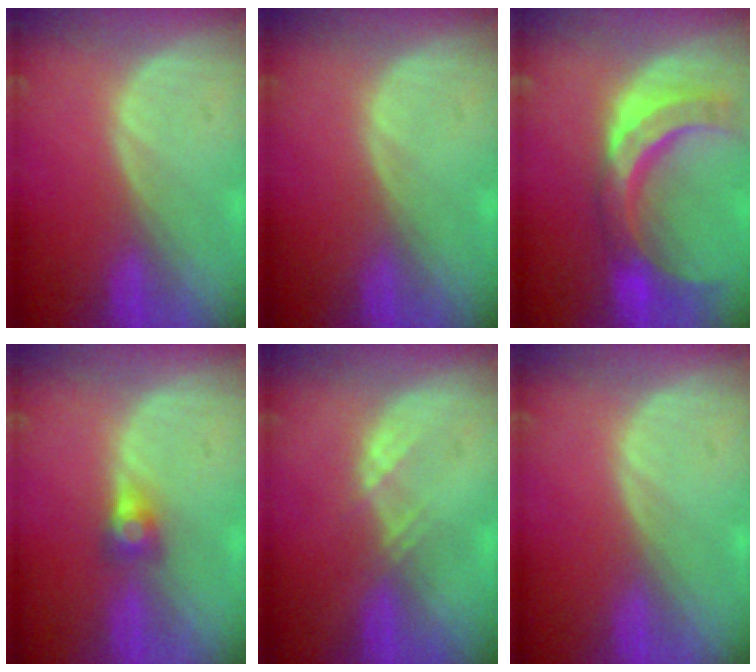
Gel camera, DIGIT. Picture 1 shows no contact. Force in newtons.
{"total": 0.0}
{"total": 11.2, "press": 9.5, "slide": 5.9}
{"total": 2.7, "press": 2.5, "slide": 1.0}
{"total": 1.9, "press": 1.8, "slide": 0.8}
{"total": 0.0}